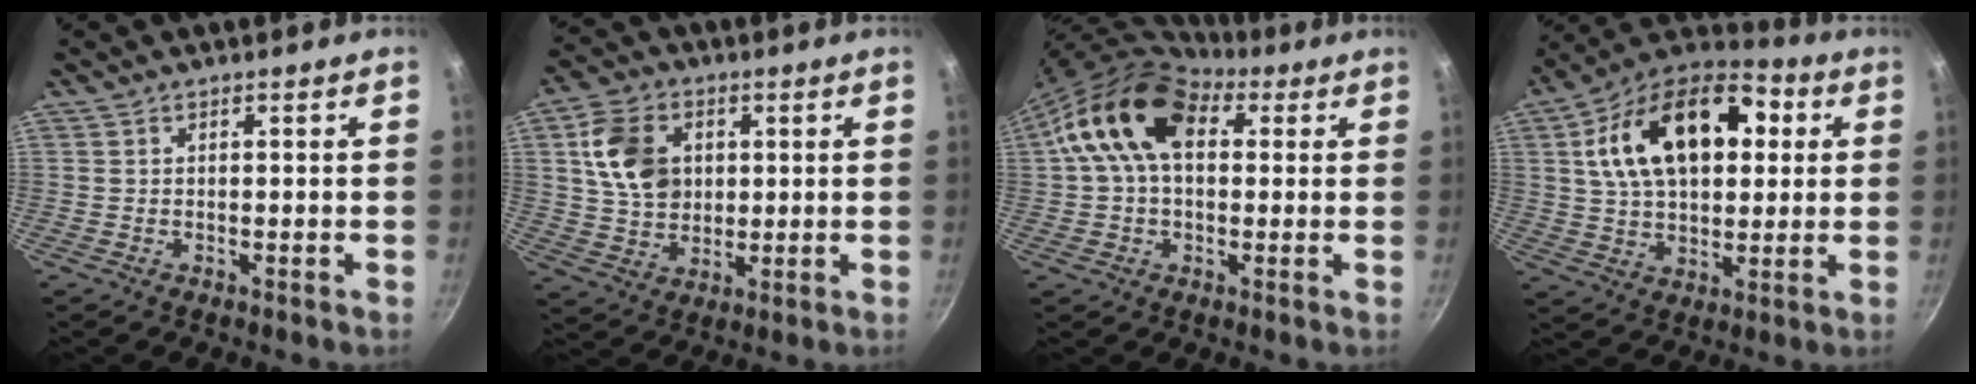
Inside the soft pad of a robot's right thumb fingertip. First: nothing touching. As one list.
[{"total": 12.6, "force": [3.1, 9.5, 7.7], "torque": [-0.117, -0.003, 0.056]}, {"total": 15.0, "force": [3.5, 10.1, 10.5], "torque": [-0.164, 0.024, 0.042]}, {"total": 23.6, "force": [5.7, 14.5, 17.7], "torque": [-0.277, 0.018, 0.078]}]